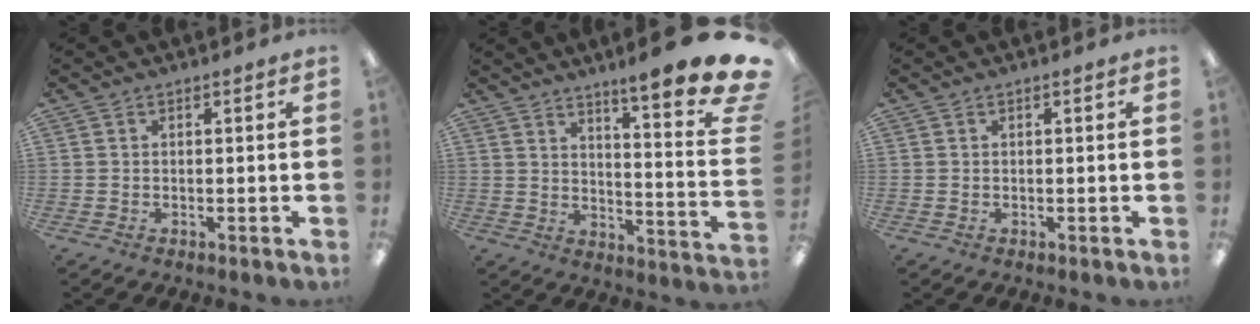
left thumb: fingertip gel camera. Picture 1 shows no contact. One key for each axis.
{"total": 13.4, "fx": 9.6, "fy": 1.0, "fz": 9.2, "tx": -0.136, "ty": -0.092, "tz": 0.153}
{"total": 0.0}